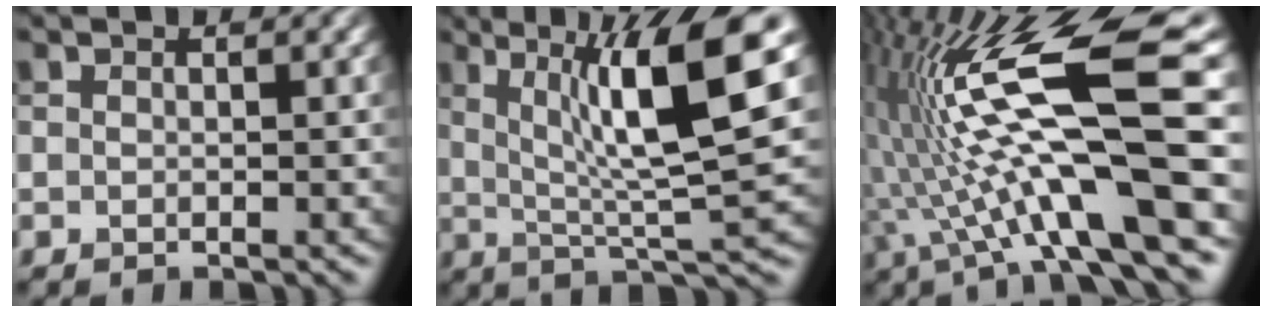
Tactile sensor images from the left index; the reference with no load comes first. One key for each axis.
{"total": 10.8, "fx": 2.9, "fy": 1.8, "fz": 10.2, "tx": -0.150, "ty": -0.001, "tz": 0.054}
{"total": 15.4, "fx": -0.2, "fy": 3.0, "fz": 15.1, "tx": -0.274, "ty": 0.021, "tz": 0.004}